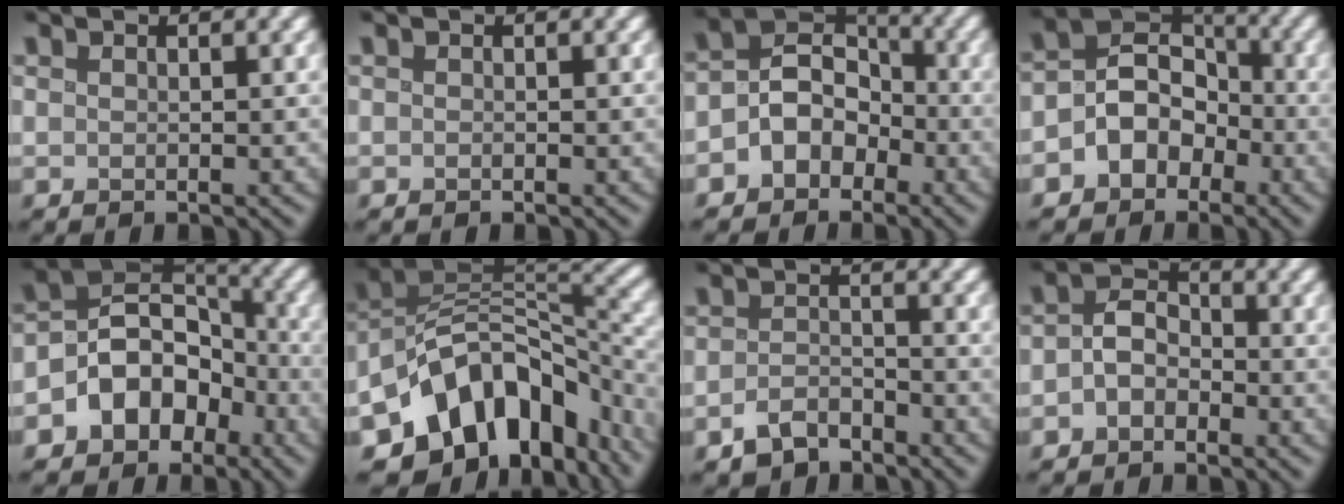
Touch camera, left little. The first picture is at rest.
{"total": 0.0}
{"total": 4.8, "force": [-2.0, 3.8, 2.1], "torque": [-0.012, 0.008, -0.059]}
{"total": 5.3, "force": [-2.2, 4.3, 2.2], "torque": [-0.011, 0.006, -0.063]}
{"total": 7.5, "force": [-3.4, 5.7, 3.6], "torque": [-0.040, 0.009, -0.081]}
{"total": 12.3, "force": [-7.6, 7.5, 6.1], "torque": [-0.092, 0.000, -0.141]}
{"total": 2.9, "force": [-2.5, 1.1, 0.9], "torque": [-0.018, 0.001, -0.053]}
{"total": 2.9, "force": [-1.3, 2.0, 1.6], "torque": [-0.029, 0.006, -0.034]}